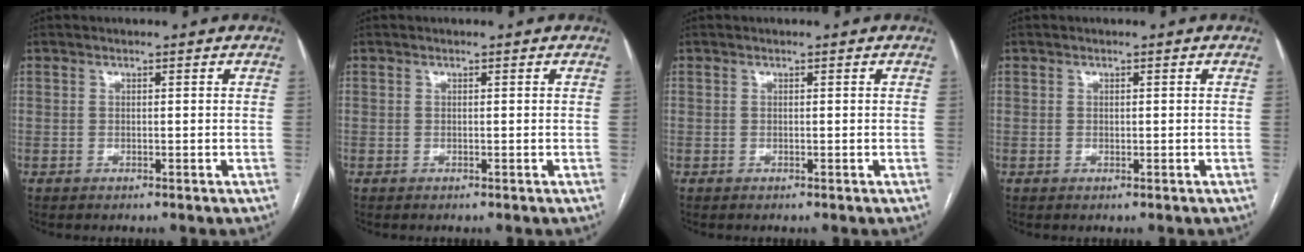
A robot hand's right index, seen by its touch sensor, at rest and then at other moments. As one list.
[{"total": 0.0}, {"total": 0.0}, {"total": 0.0}]